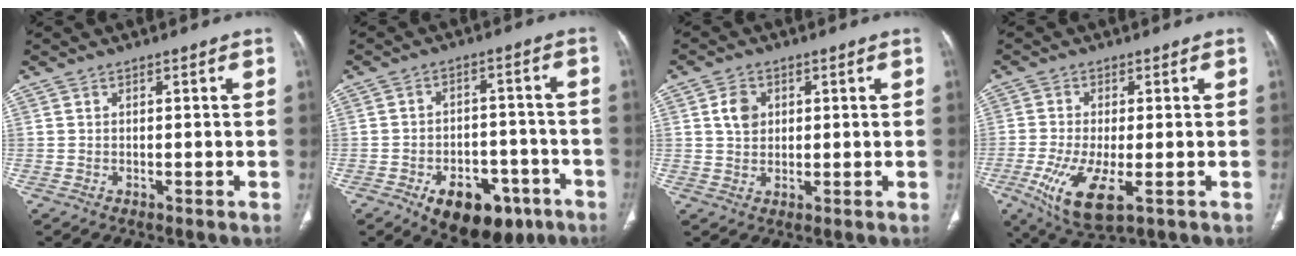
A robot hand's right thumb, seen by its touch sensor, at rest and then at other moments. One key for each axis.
{"total": 14.3, "fx": -7.7, "fy": 8.4, "fz": 8.6, "tx": -0.082, "ty": 0.037, "tz": -0.102}
{"total": 4.2, "fx": 1.2, "fy": 3.2, "fz": 2.4, "tx": -0.030, "ty": -0.003, "tz": 0.023}
{"total": 11.0, "fx": -3.7, "fy": 3.7, "fz": 9.6, "tx": -0.197, "ty": -0.020, "tz": -0.059}